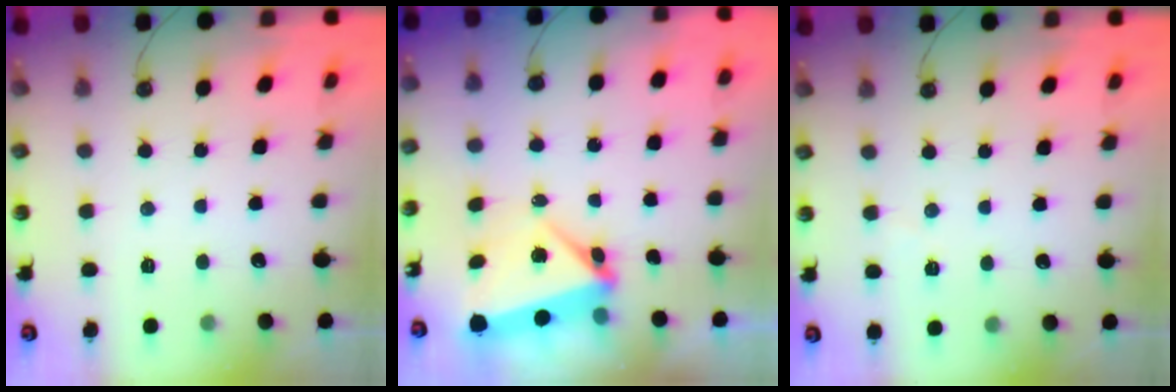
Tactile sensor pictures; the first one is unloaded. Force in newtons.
{"total": 5.7, "press": 5.4, "slide": 2.0}
{"total": 3.0, "press": 2.0, "slide": 2.2}